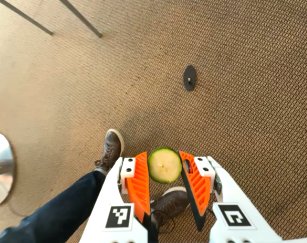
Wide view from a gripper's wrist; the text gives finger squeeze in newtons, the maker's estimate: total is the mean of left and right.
{"total": 6.1, "left": 5.8, "right": 6.5}